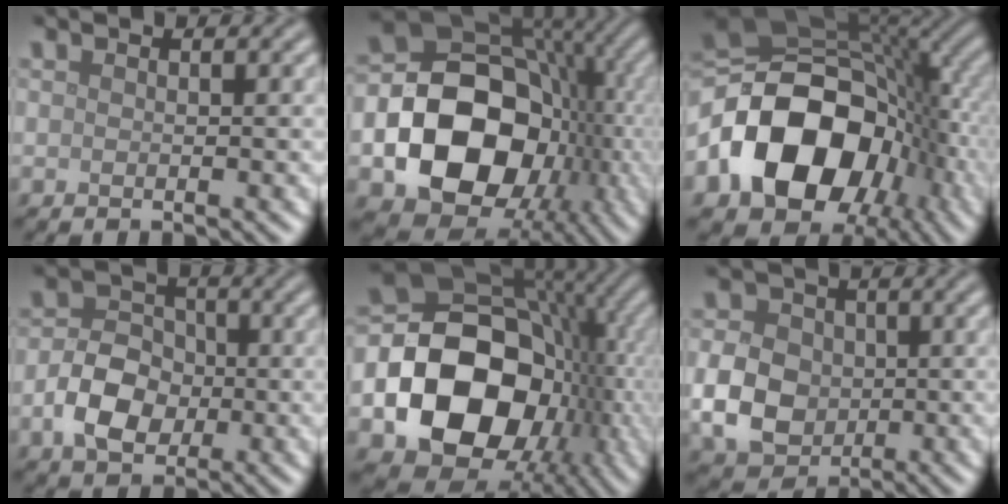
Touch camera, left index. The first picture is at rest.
{"total": 15.7, "force": [-3.6, 12.2, 9.2], "torque": [-0.151, -0.019, -0.063]}
{"total": 16.7, "force": [-4.4, 12.2, 10.5], "torque": [-0.187, -0.015, -0.078]}
{"total": 5.1, "force": [-1.4, 3.7, 3.2], "torque": [-0.058, 0.002, -0.028]}
{"total": 17.6, "force": [-3.5, 13.7, 10.4], "torque": [-0.187, -0.020, -0.057]}
{"total": 6.2, "force": [-0.8, 5.1, 3.5], "torque": [-0.076, -0.001, -0.023]}